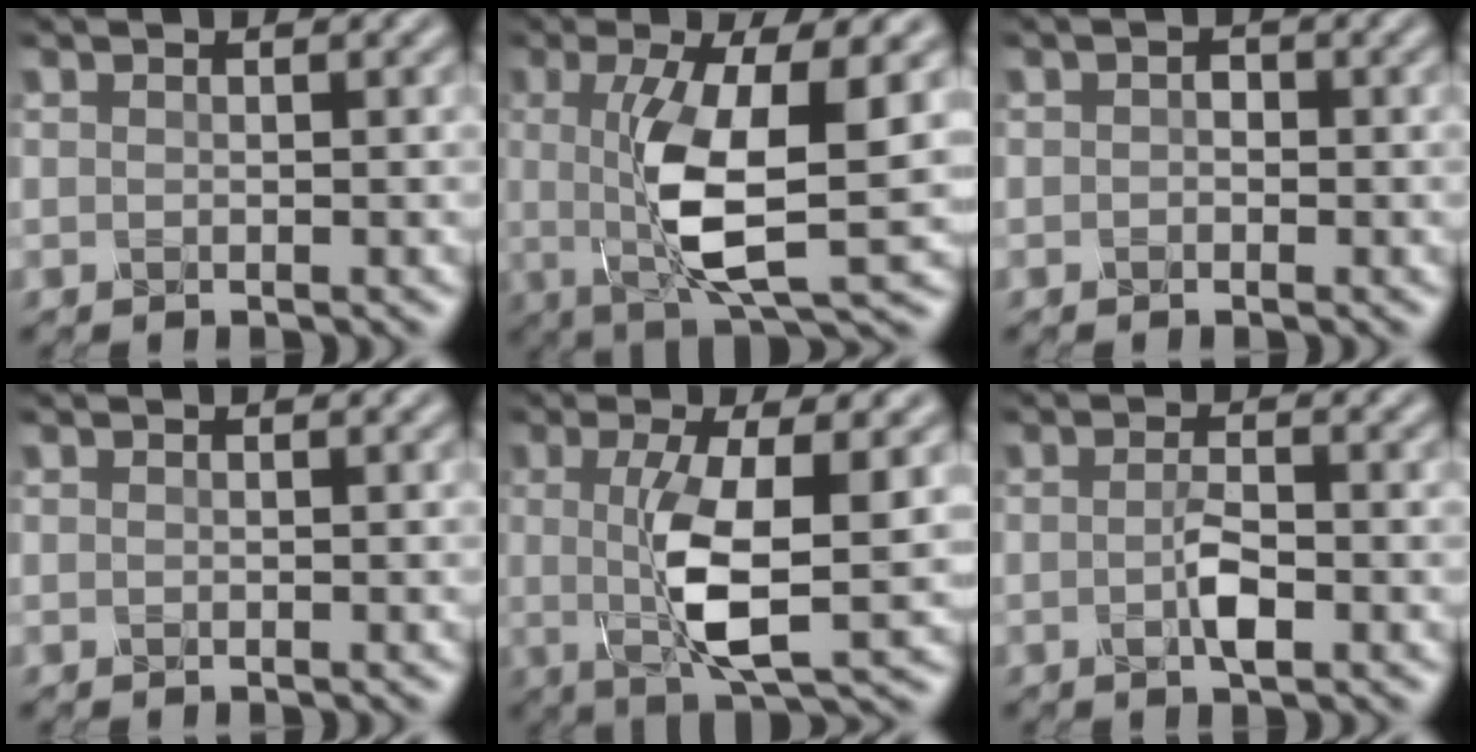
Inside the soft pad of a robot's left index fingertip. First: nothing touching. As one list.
[{"total": 8.4, "force": [-0.3, 2.0, 8.1], "torque": [-0.149, -0.016, -0.004]}, {"total": 1.2, "force": [-0.7, 0.8, 0.5], "torque": [-0.004, 0.000, -0.022]}, {"total": 0.0}, {"total": 6.7, "force": [-0.4, 1.5, 6.5], "torque": [-0.124, -0.008, -0.008]}, {"total": 2.6, "force": [-1.1, 0.9, 2.2], "torque": [-0.049, -0.002, -0.023]}]